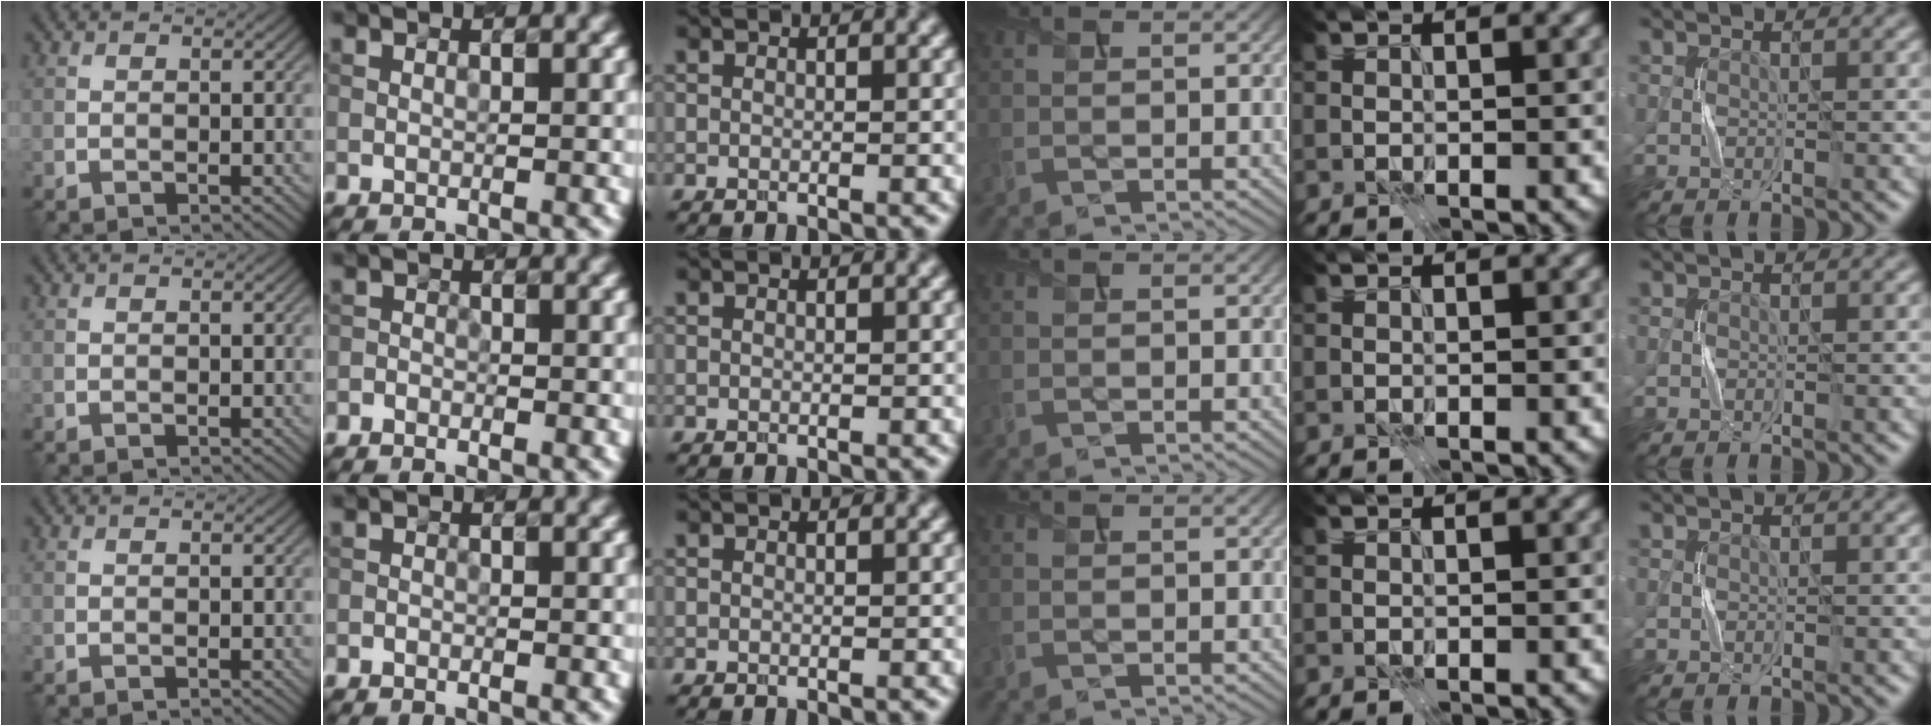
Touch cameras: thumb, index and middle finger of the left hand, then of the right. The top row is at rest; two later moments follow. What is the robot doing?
{"motion": "press", "object": "sticky note"}